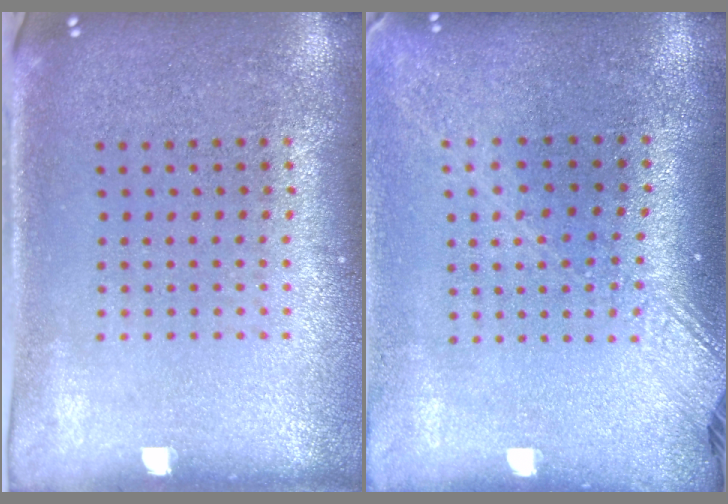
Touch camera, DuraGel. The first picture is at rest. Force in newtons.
{"total": 1.8, "press": 1.4, "slide": 1.1}